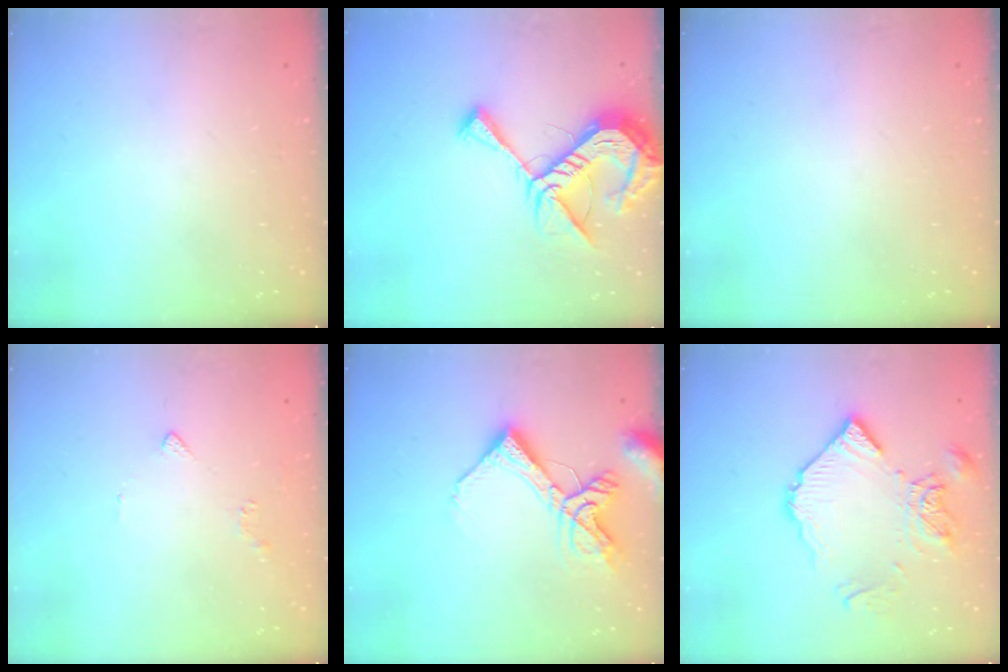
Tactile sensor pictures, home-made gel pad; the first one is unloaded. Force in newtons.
{"total": 14.7, "press": 14.6, "slide": 1.4}
{"total": 0.0}
{"total": 1.8, "press": 1.7, "slide": 0.6}
{"total": 13.1, "press": 13.0, "slide": 1.7}
{"total": 13.0, "press": 12.9, "slide": 1.4}